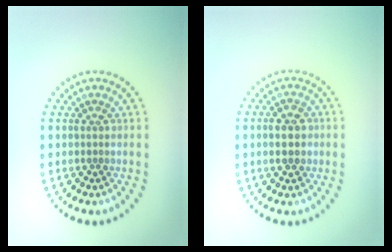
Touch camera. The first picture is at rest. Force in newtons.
{"total": 2.8, "press": 2.8, "slide": 0.1}